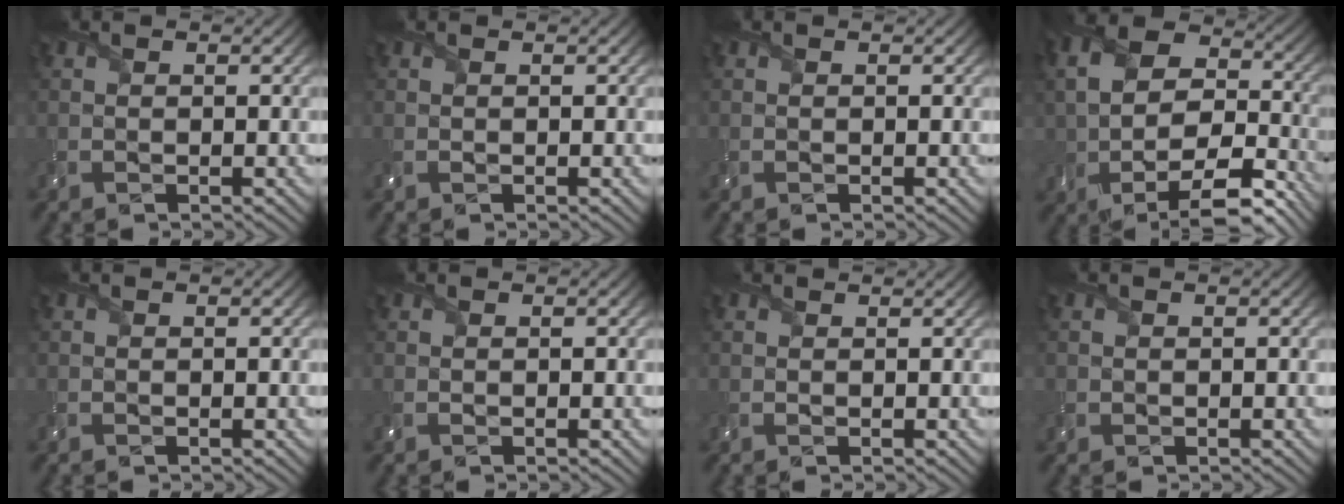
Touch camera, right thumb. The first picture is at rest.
{"total": 0.7, "force": [0.1, 0.4, 0.6], "torque": [-0.017, 0.000, 0.000]}
{"total": 0.0}
{"total": 13.1, "force": [-4.5, 7.8, 9.5], "torque": [-0.184, -0.034, -0.075]}
{"total": 0.0}
{"total": 0.0}
{"total": 1.0, "force": [0.8, 0.4, 0.4], "torque": [-0.019, 0.000, 0.013]}
{"total": 0.7, "force": [0.1, 0.7, 0.0], "torque": [-0.001, -0.005, 0.001]}